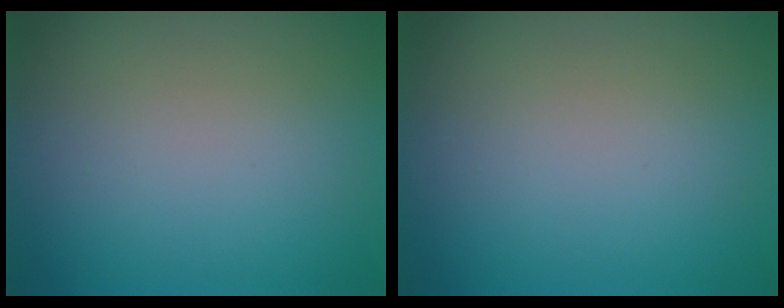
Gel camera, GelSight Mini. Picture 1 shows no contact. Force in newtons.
{"total": 0.0}